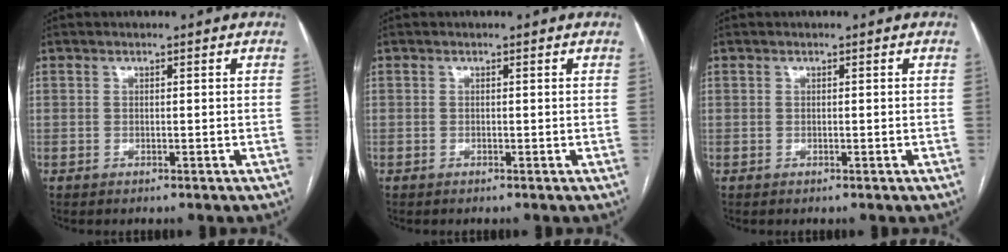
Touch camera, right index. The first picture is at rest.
{"total": 0.0}
{"total": 0.0}